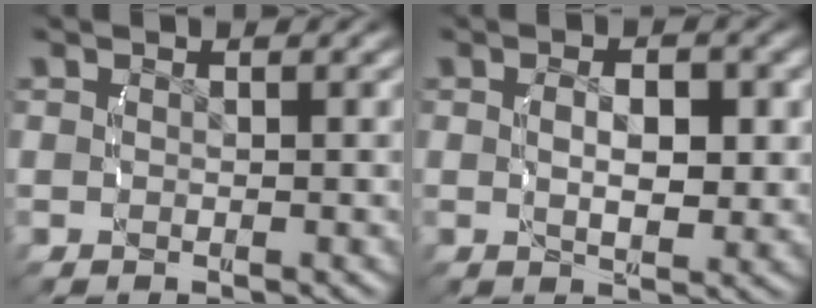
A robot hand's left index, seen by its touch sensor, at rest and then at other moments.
{"total": 3.8, "force": [0.3, 1.9, 3.2], "torque": [-0.044, -0.001, 0.002]}